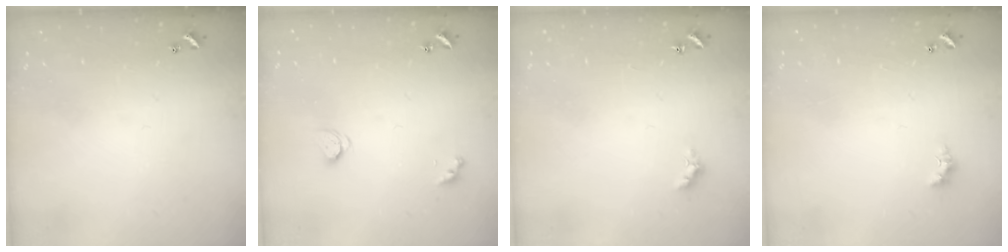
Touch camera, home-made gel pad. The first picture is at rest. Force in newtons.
{"total": 2.7, "press": 2.7, "slide": 0.5}
{"total": 2.4, "press": 2.3, "slide": 0.6}
{"total": 1.5, "press": 1.4, "slide": 0.6}